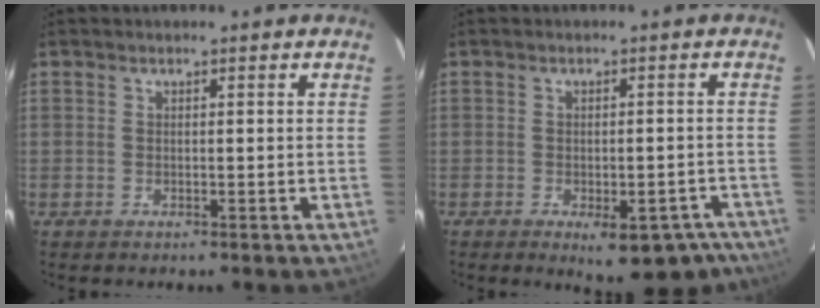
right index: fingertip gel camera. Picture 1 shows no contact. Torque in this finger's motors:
{"motor_torque": [0.50, -0.70, 0.34, 0.06]}